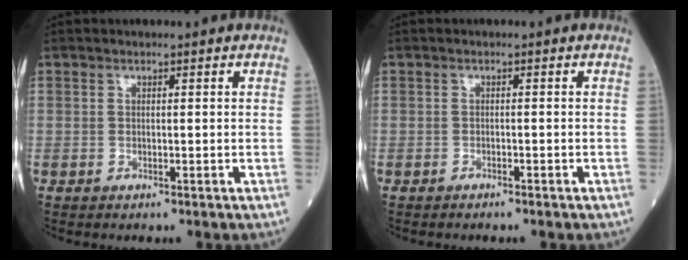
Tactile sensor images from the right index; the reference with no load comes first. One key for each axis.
{"total": 1.2, "fx": -1.1, "fy": 0.2, "fz": 0.5, "tx": -0.013, "ty": -0.002, "tz": -0.011}